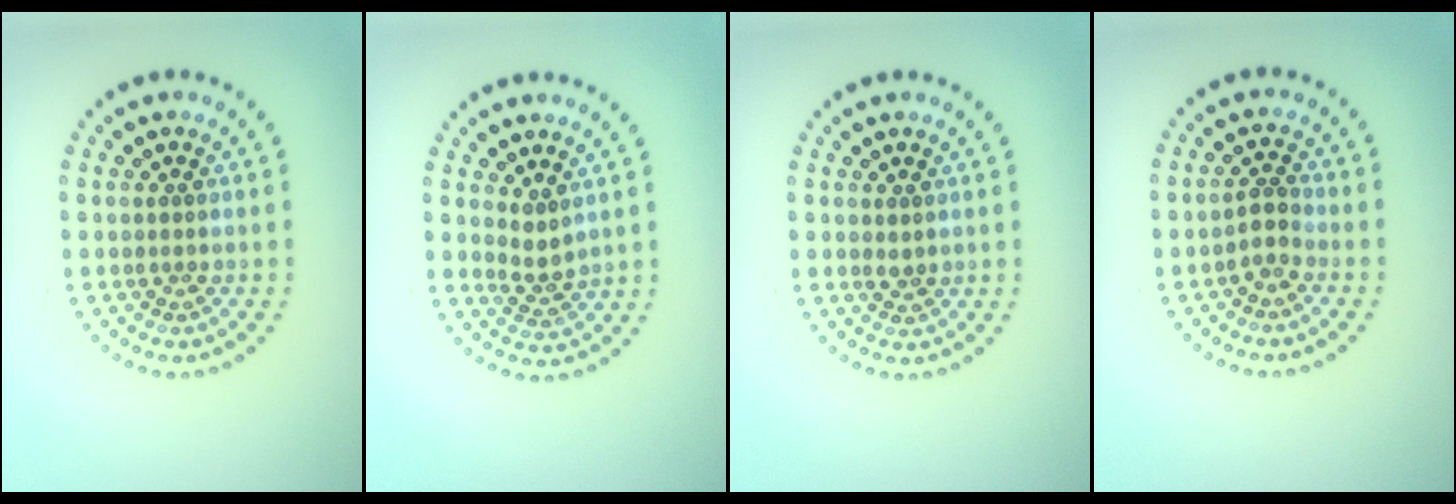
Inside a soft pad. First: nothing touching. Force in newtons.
{"total": 1.7, "press": 1.3, "slide": 1.1}
{"total": 0.9, "press": 0.8, "slide": 0.4}
{"total": 1.7, "press": 1.3, "slide": 1.0}